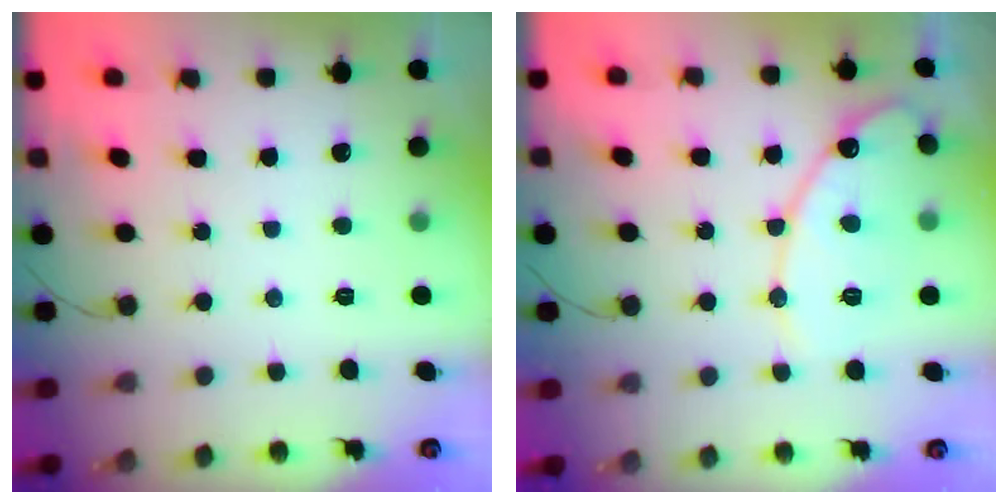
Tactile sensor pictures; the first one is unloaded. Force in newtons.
{"total": 13.9, "press": 13.9, "slide": 0.9}